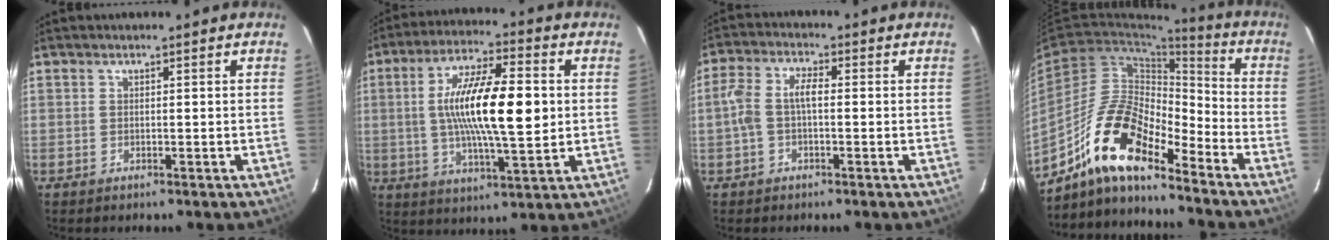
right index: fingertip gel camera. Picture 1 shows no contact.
{"total": 16.5, "force": [1.1, 4.2, 15.9], "torque": [-0.287, 0.008, 0.017]}
{"total": 5.0, "force": [-0.7, 2.3, 4.4], "torque": [-0.096, 0.016, -0.014]}
{"total": 15.4, "force": [-11.1, 4.3, 9.8], "torque": [-0.183, 0.003, -0.220]}